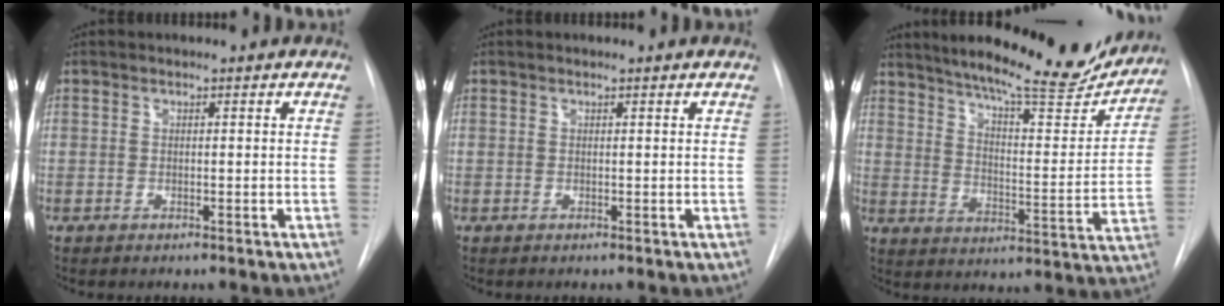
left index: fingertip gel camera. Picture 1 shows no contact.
{"total": 0.6, "force": [0.6, -0.1, 0.2], "torque": [-0.009, 0.003, 0.011]}
{"total": 21.1, "force": [18.8, 2.9, 9.1], "torque": [-0.137, -0.038, 0.251]}